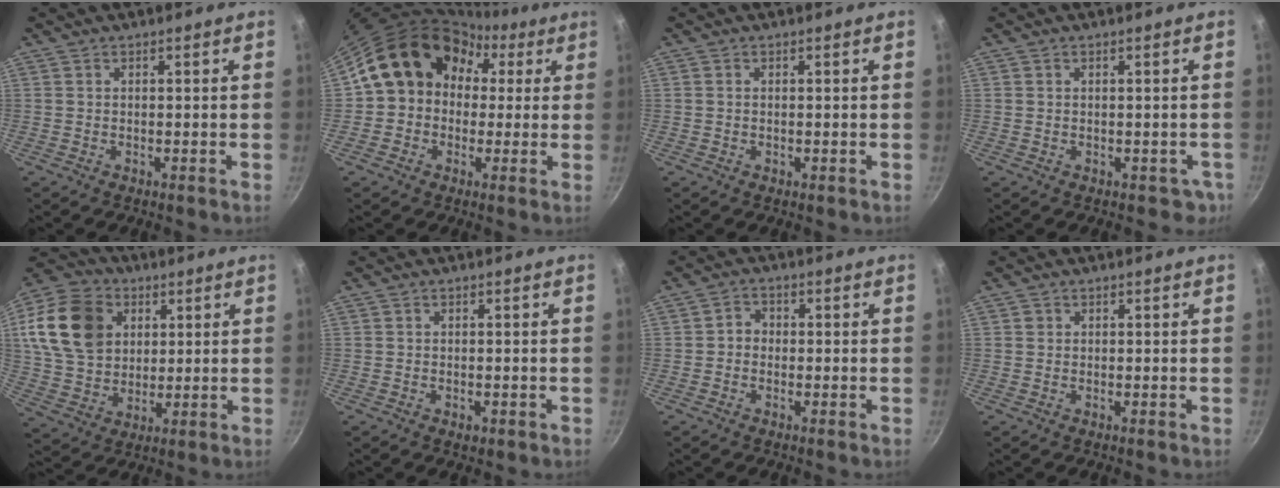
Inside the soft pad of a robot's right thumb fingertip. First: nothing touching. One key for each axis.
{"total": 15.3, "fx": 2.5, "fy": 13.0, "fz": 7.7, "tx": -0.083, "ty": 0.047, "tz": 0.025}
{"total": 0.6, "fx": 0.0, "fy": 0.4, "fz": 0.5, "tx": -0.007, "ty": 0.001, "tz": -0.002}
{"total": 2.9, "fx": -0.6, "fy": 2.5, "fz": 1.4, "tx": 0.002, "ty": 0.018, "tz": 0.010}
{"total": 19.0, "fx": 5.4, "fy": 14.6, "fz": 10.9, "tx": -0.192, "ty": 0.003, "tz": 0.101}
{"total": 1.6, "fx": -0.7, "fy": 1.0, "fz": 1.1, "tx": -0.017, "ty": 0.001, "tz": -0.009}
{"total": 2.4, "fx": -0.6, "fy": 2.1, "fz": 1.0, "tx": -0.007, "ty": 0.013, "tz": -0.018}
{"total": 0.7, "fx": 0.2, "fy": 0.7, "fz": 0.1, "tx": 0.001, "ty": 0.003, "tz": 0.001}